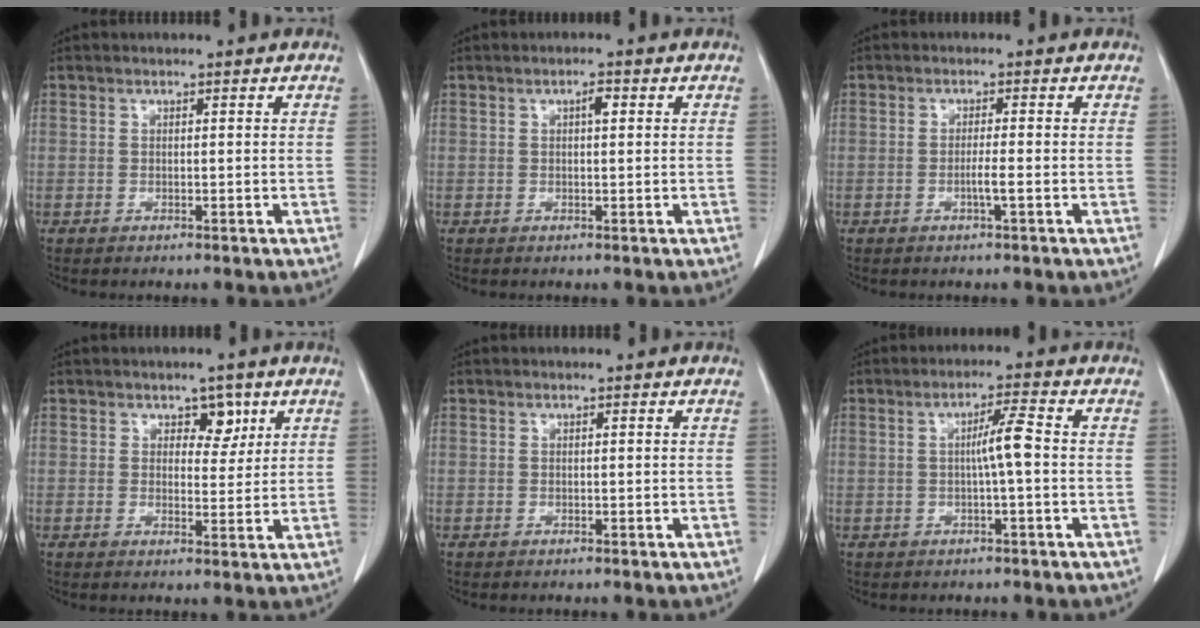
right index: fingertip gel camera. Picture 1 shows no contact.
{"total": 1.5, "force": [0.5, 0.4, 1.3], "torque": [-0.023, 0.003, 0.007]}
{"total": 2.0, "force": [-0.7, -0.3, 1.9], "torque": [-0.037, -0.002, -0.013]}
{"total": 3.5, "force": [1.9, 2.2, 2.0], "torque": [-0.018, 0.001, 0.028]}
{"total": 0.0}
{"total": 4.1, "force": [-0.1, 0.0, 4.1], "torque": [-0.070, 0.008, -0.002]}